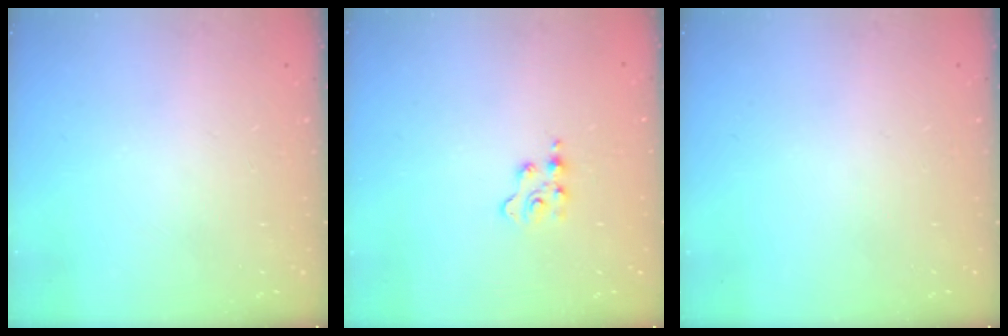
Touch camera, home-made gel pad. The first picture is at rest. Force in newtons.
{"total": 2.9, "press": 2.9, "slide": 0.4}
{"total": 0.0}